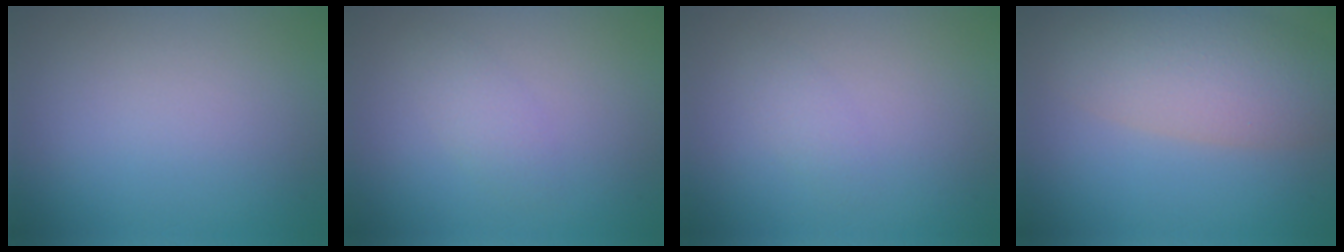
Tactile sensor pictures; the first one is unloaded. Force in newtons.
{"total": 1.5, "press": 1.5, "slide": 0.0}
{"total": 1.1, "press": 1.1, "slide": 0.0}
{"total": 6.9, "press": 6.9, "slide": 0.3}